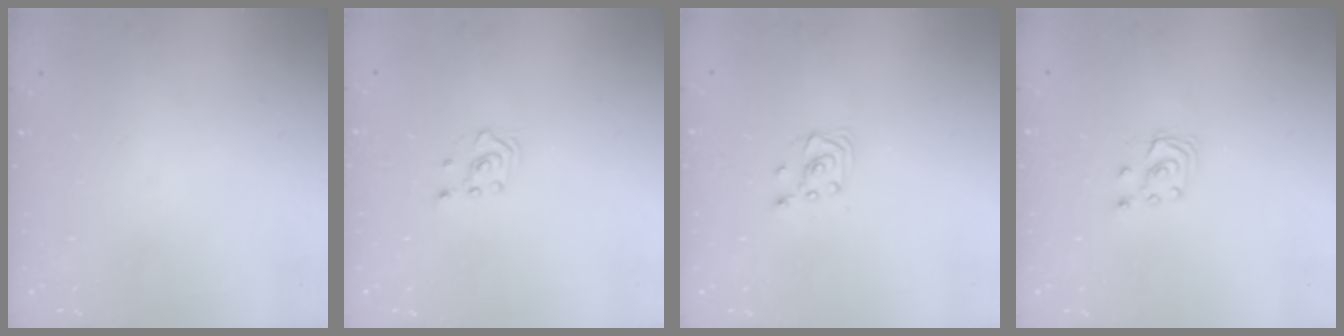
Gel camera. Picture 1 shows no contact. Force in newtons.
{"total": 1.6, "press": 1.5, "slide": 0.2}
{"total": 2.9, "press": 2.9, "slide": 0.4}
{"total": 3.5, "press": 3.5, "slide": 0.4}